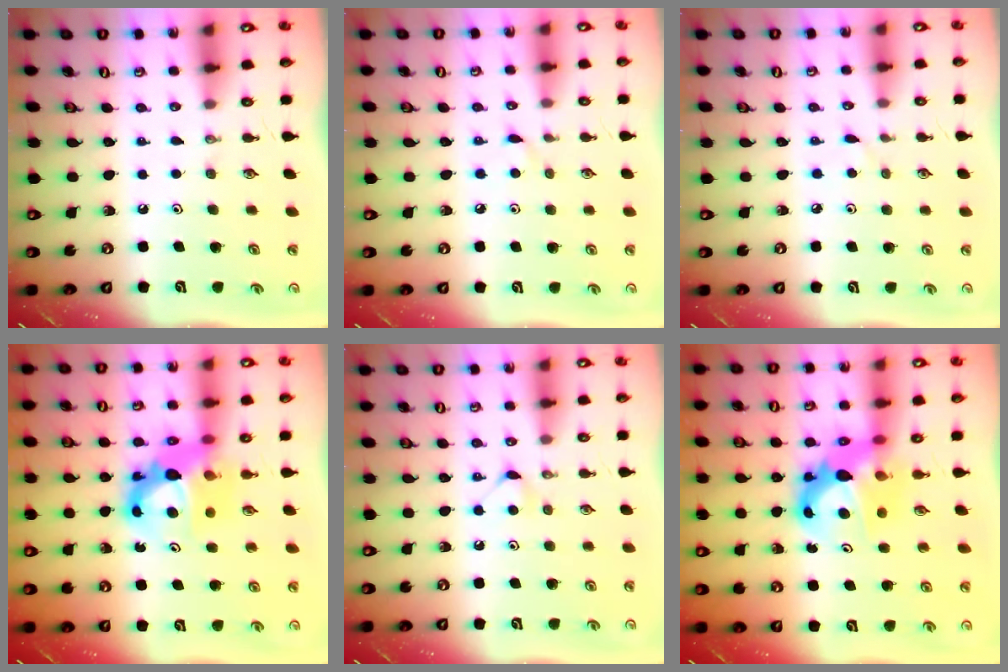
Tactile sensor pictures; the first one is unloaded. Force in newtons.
{"total": 3.6, "press": 3.6, "slide": 0.6}
{"total": 2.2, "press": 2.2, "slide": 0.3}
{"total": 11.9, "press": 11.8, "slide": 0.9}
{"total": 3.7, "press": 3.7, "slide": 0.4}
{"total": 9.6, "press": 9.5, "slide": 0.5}